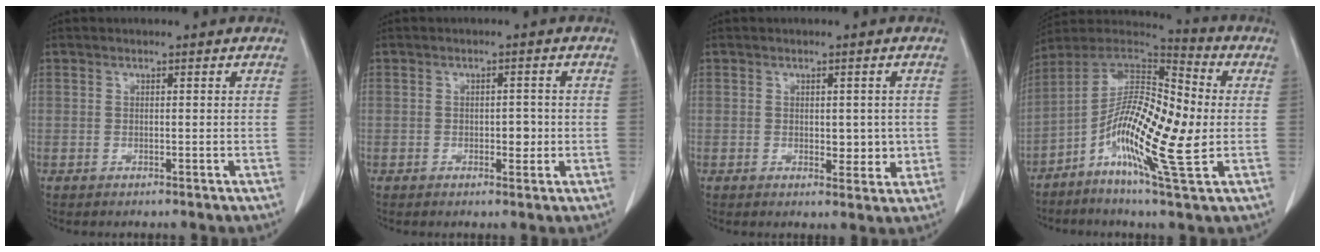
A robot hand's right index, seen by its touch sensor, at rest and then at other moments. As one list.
[{"total": 2.3, "force": [-0.4, 1.3, 1.9], "torque": [-0.023, 0.003, -0.002]}, {"total": 3.9, "force": [-0.1, 2.3, 3.2], "torque": [-0.031, -0.004, 0.005]}, {"total": 16.6, "force": [-2.7, 2.9, 16.1], "torque": [-0.292, 0.008, -0.059]}]